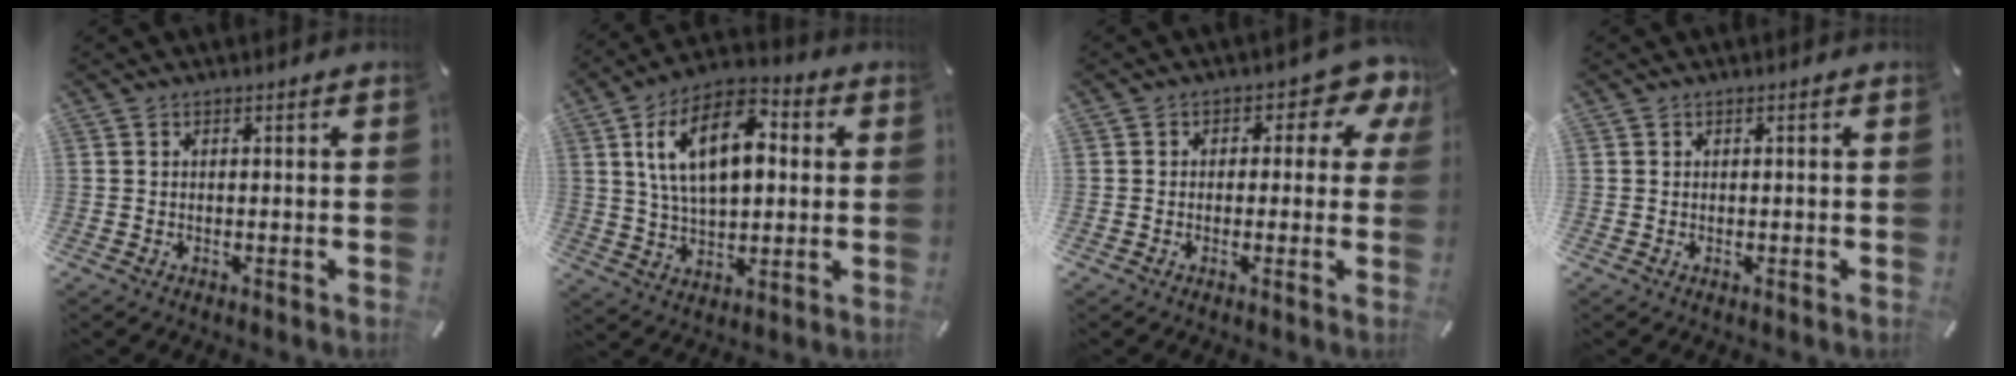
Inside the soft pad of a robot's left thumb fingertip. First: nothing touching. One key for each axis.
{"total": 16.4, "fx": 4.8, "fy": 9.2, "fz": 12.6, "tx": -0.246, "ty": 0.003, "tz": 0.081}
{"total": 6.6, "fx": 1.5, "fy": 4.2, "fz": 4.9, "tx": -0.063, "ty": -0.007, "tz": 0.020}
{"total": 0.0}